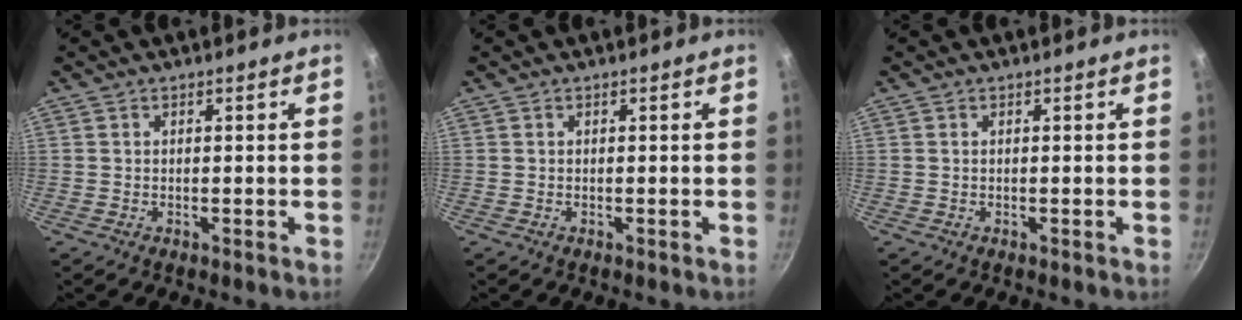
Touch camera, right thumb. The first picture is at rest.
{"total": 0.0}
{"total": 0.0}